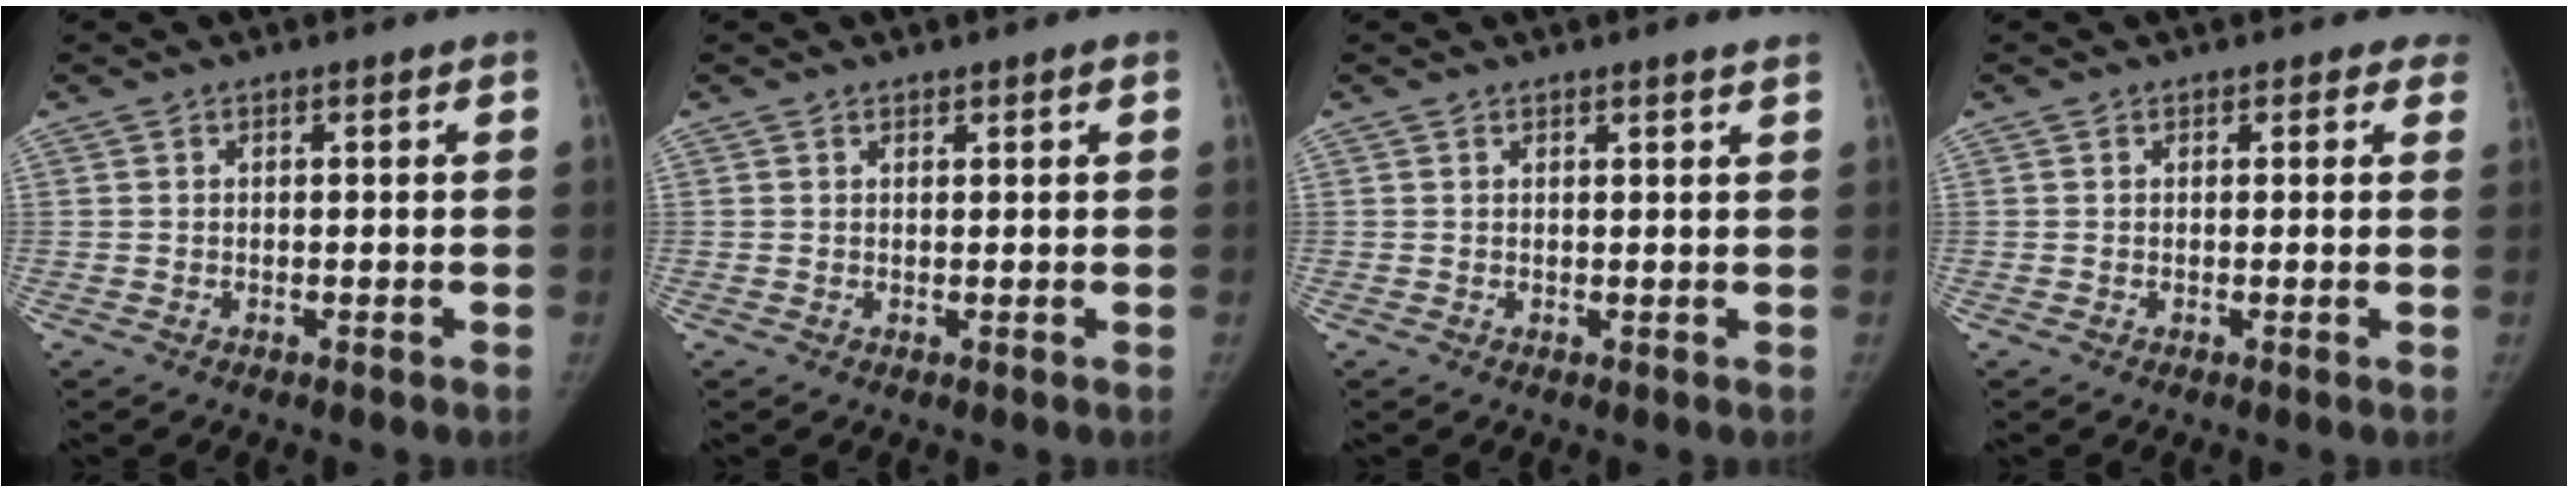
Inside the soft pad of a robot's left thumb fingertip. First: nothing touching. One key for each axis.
{"total": 0.7, "fx": 0.6, "fy": 0.2, "fz": 0.4, "tx": -0.002, "ty": -0.003, "tz": 0.009}
{"total": 1.7, "fx": 1.3, "fy": -0.2, "fz": 1.0, "tx": -0.007, "ty": -0.003, "tz": 0.018}
{"total": 2.5, "fx": 2.0, "fy": 1.5, "fz": -0.1, "tx": 0.033, "ty": -0.007, "tz": 0.001}